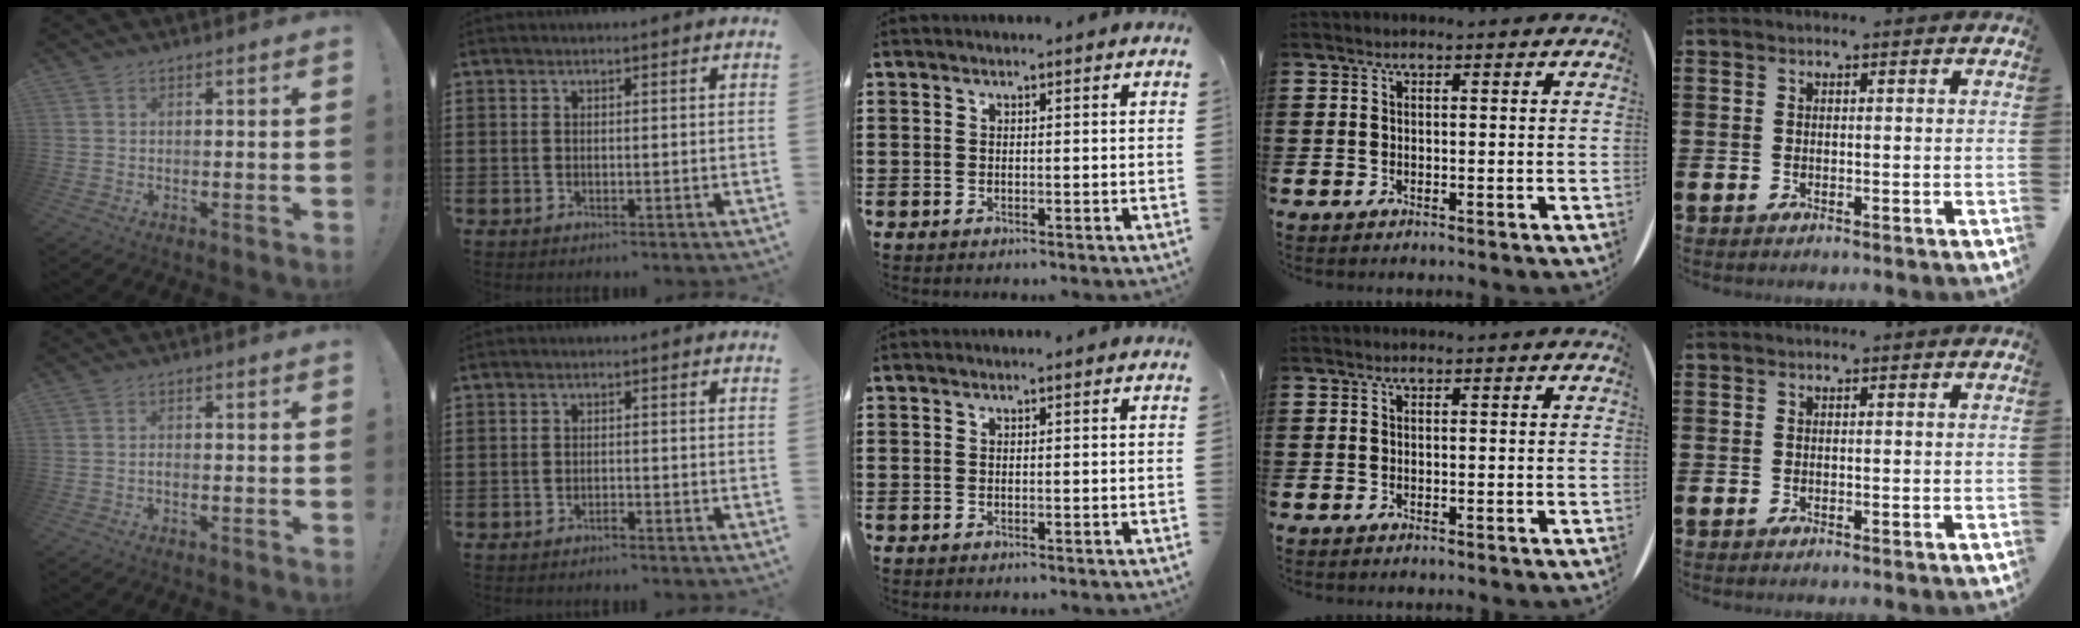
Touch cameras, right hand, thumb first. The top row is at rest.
{"thumb": {"total": 0.9, "force": [-0.7, 0.3, 0.5], "torque": [-0.008, 0.002, -0.012]}, "index": {"total": 0.9, "force": [-0.9, 0.0, 0.1], "torque": [-0.005, 0.000, -0.020]}}